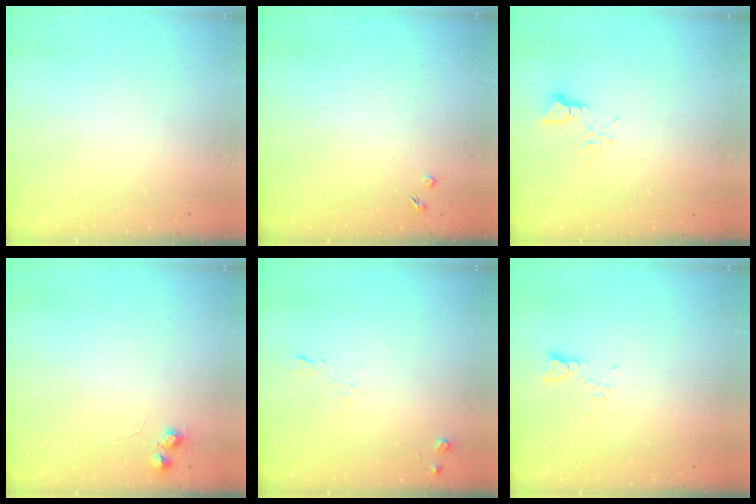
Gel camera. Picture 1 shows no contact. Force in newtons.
{"total": 1.7, "press": 1.7, "slide": 0.3}
{"total": 4.2, "press": 4.2, "slide": 0.5}
{"total": 5.9, "press": 5.8, "slide": 0.8}
{"total": 5.3, "press": 5.2, "slide": 1.1}
{"total": 4.3, "press": 4.2, "slide": 0.7}